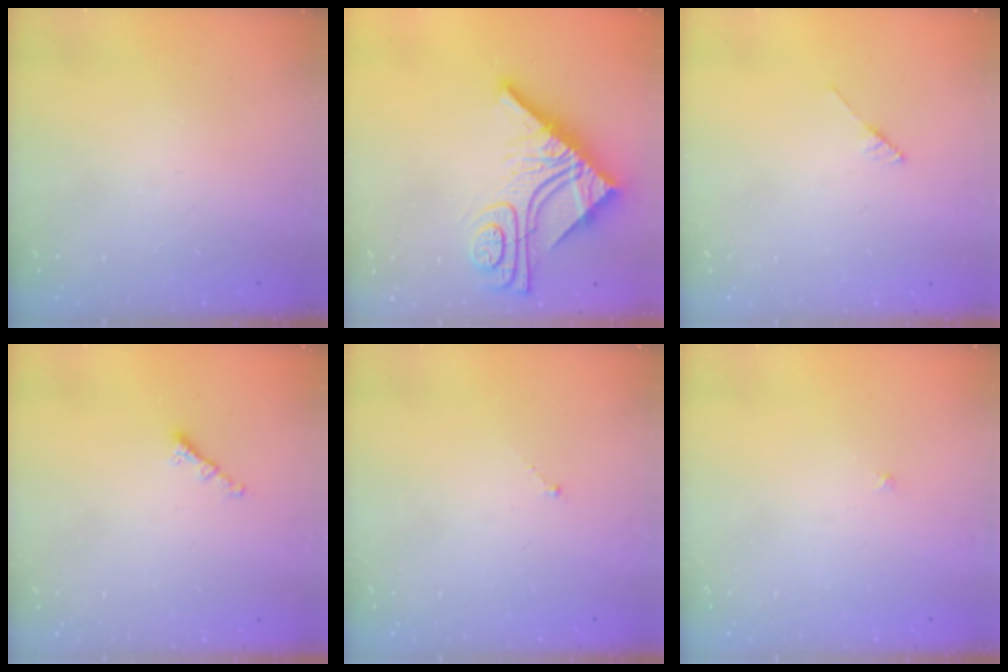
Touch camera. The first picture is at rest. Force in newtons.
{"total": 16.9, "press": 16.8, "slide": 1.5}
{"total": 2.2, "press": 2.2, "slide": 0.2}
{"total": 1.6, "press": 1.6, "slide": 0.0}
{"total": 0.0}
{"total": 0.9, "press": 0.9, "slide": 0.2}